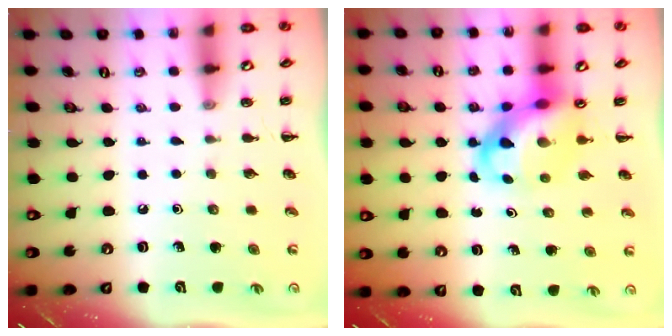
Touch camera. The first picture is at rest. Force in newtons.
{"total": 8.4, "press": 8.1, "slide": 2.4}